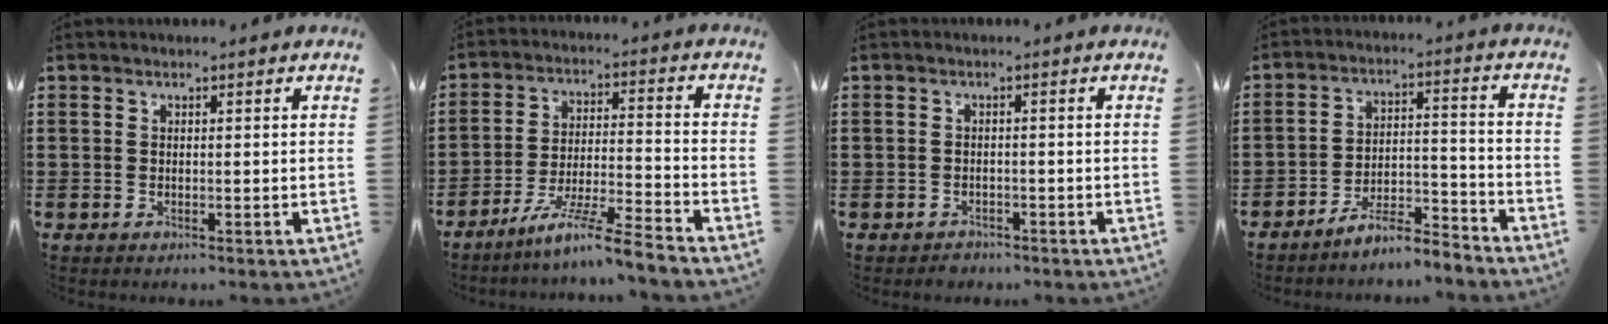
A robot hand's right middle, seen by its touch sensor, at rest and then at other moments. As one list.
[{"total": 8.9, "force": [-7.6, -0.5, 4.5], "torque": [-0.086, -0.006, -0.150]}, {"total": 1.4, "force": [-1.3, 0.6, -0.1], "torque": [-0.002, 0.000, -0.030]}, {"total": 7.0, "force": [-6.7, 0.4, 2.0], "torque": [-0.028, 0.007, -0.128]}]